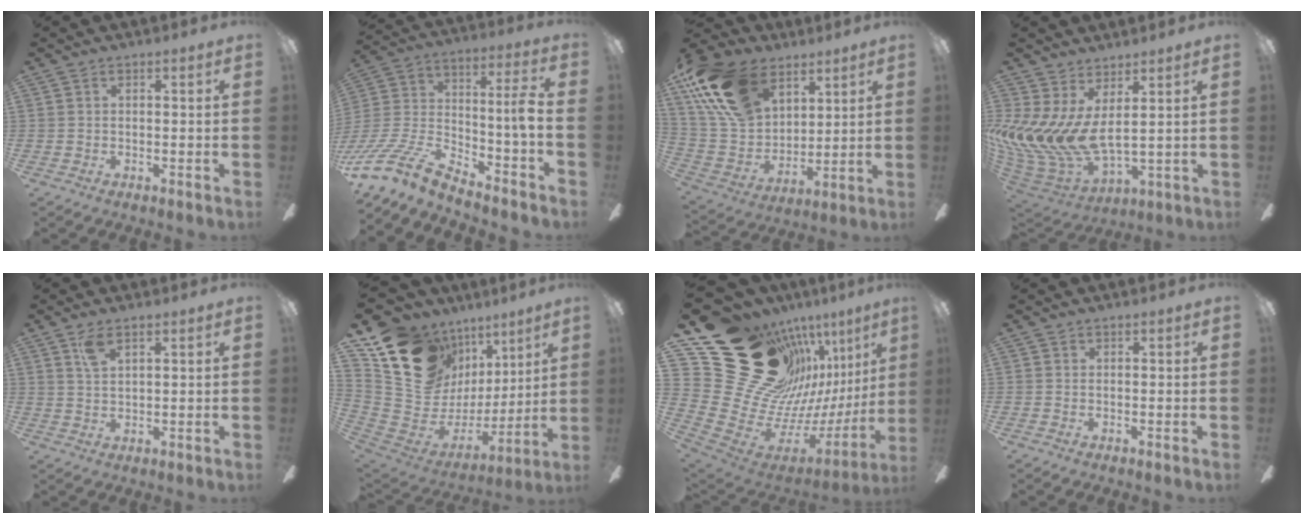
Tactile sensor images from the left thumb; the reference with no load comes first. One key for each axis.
{"total": 16.4, "fx": -9.6, "fy": 3.3, "fz": 12.9, "tx": -0.278, "ty": 0.020, "tz": -0.185}
{"total": 21.2, "fx": 12.0, "fy": 13.0, "fz": 11.7, "tx": -0.272, "ty": -0.041, "tz": 0.224}
{"total": 12.2, "fx": 2.9, "fy": 6.4, "fz": 9.9, "tx": -0.241, "ty": -0.051, "tz": 0.057}
{"total": 4.1, "fx": 2.6, "fy": 1.4, "fz": 2.8, "tx": -0.063, "ty": 0.003, "tz": 0.046}
{"total": 19.9, "fx": 11.1, "fy": 14.5, "fz": 8.1, "tx": -0.153, "ty": -0.060, "tz": 0.231}
{"total": 26.0, "fx": 15.8, "fy": 15.4, "fz": 13.7, "tx": -0.207, "ty": -0.181, "tz": 0.360}
{"total": 0.0}